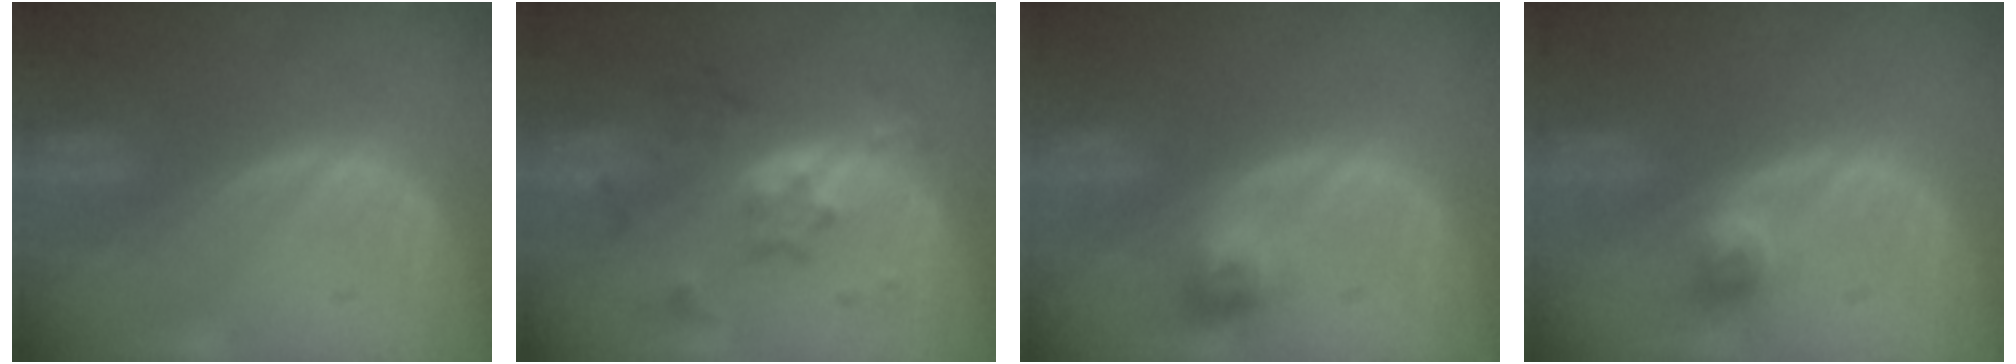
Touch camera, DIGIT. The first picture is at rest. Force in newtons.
{"total": 6.7, "press": 6.6, "slide": 1.1}
{"total": 2.9, "press": 2.6, "slide": 1.2}
{"total": 2.4, "press": 2.0, "slide": 1.2}